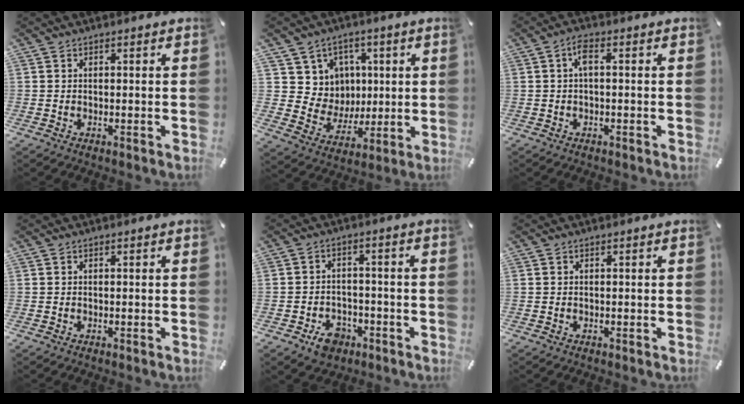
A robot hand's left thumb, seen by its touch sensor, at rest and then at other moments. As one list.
[{"total": 9.9, "force": [2.9, 9.4, -0.3], "torque": [0.004, -0.043, 0.063]}, {"total": 3.2, "force": [0.1, 1.2, 3.0], "torque": [-0.060, 0.011, -0.001]}, {"total": 0.0}, {"total": 6.6, "force": [-3.7, 4.6, 3.0], "torque": [-0.053, 0.016, -0.069]}, {"total": 0.0}]